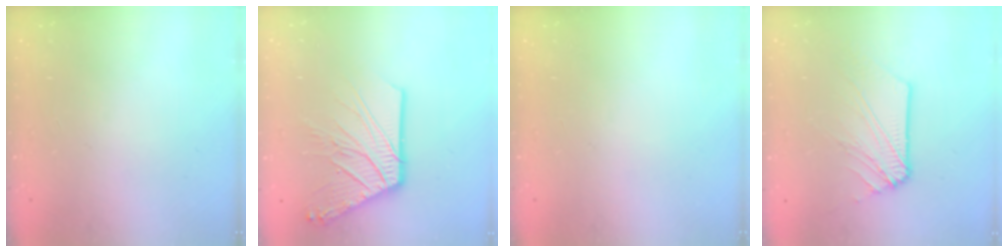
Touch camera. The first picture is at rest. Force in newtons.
{"total": 14.3, "press": 14.1, "slide": 1.9}
{"total": 0.0}
{"total": 8.1, "press": 8.0, "slide": 1.2}